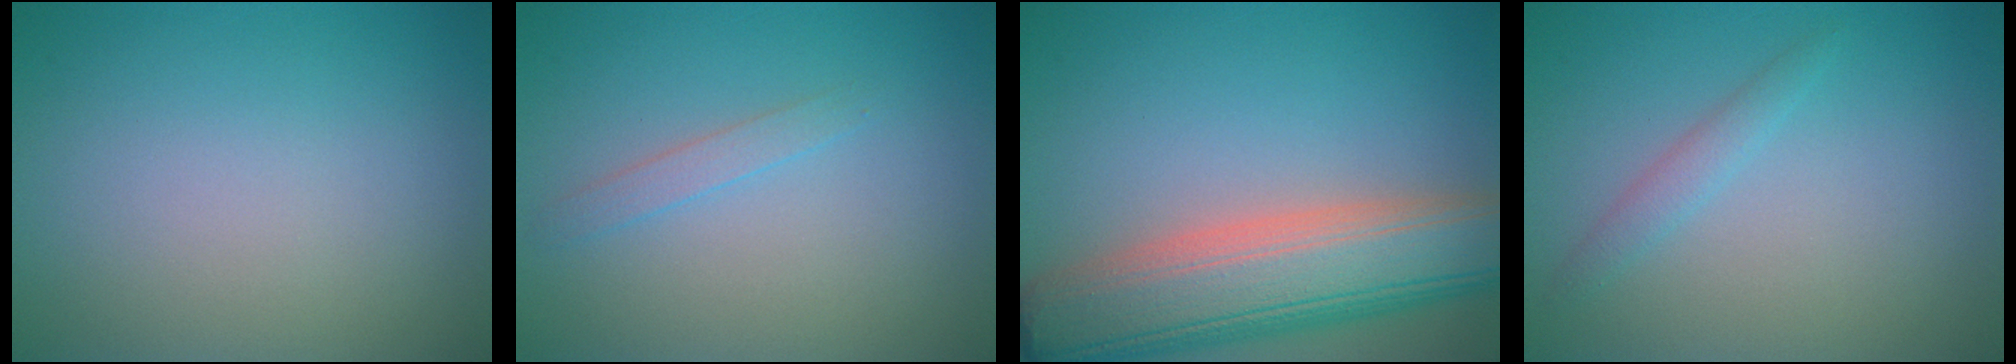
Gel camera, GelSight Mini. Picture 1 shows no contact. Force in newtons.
{"total": 1.1, "press": 1.1, "slide": 0.1}
{"total": 10.5, "press": 10.4, "slide": 0.8}
{"total": 1.3, "press": 1.3, "slide": 0.0}